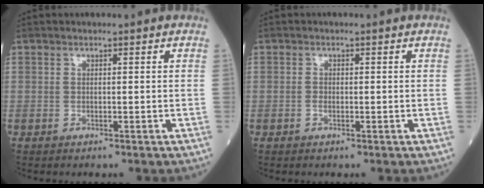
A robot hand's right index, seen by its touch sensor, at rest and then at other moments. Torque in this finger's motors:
{"motor_torque": [-0.15, -0.15, -0.04, 0.00]}